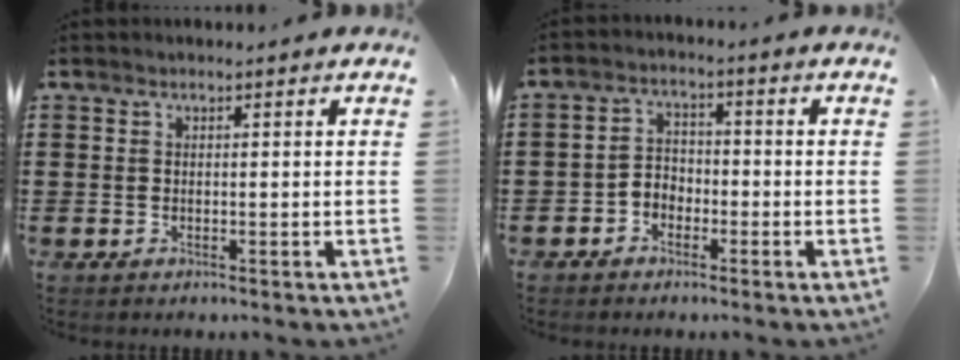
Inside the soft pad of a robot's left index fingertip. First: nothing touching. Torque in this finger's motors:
{"motor_torque": [0.14, 0.13, 0.09, 0.01]}